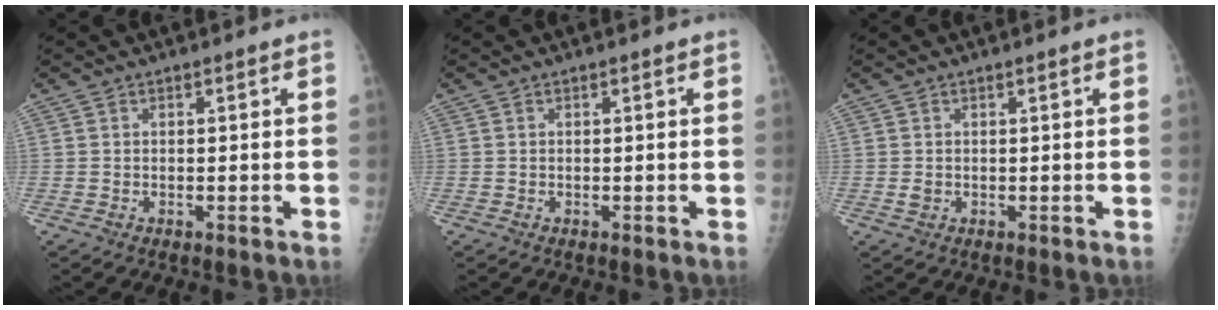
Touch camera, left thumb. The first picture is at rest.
{"total": 0.0}
{"total": 1.1, "force": [0.1, 0.8, 0.7], "torque": [-0.009, 0.000, 0.006]}